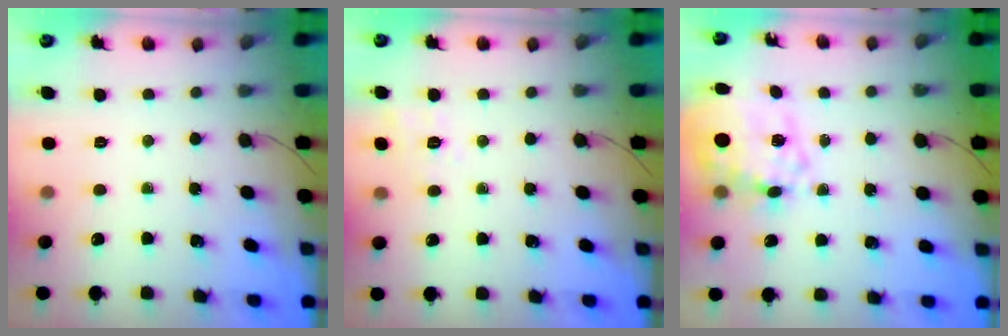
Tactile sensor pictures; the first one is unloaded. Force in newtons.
{"total": 1.9, "press": 0.8, "slide": 1.7}
{"total": 17.0, "press": 16.6, "slide": 3.6}